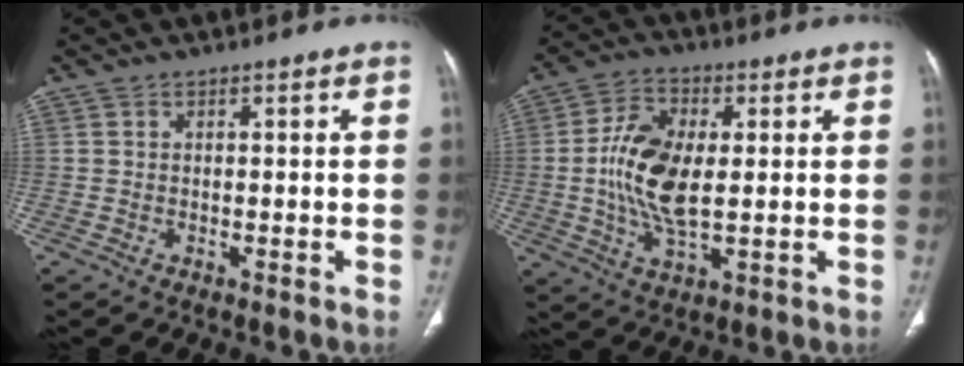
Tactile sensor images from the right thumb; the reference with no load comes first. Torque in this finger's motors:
{"motor_torque": [0.15, 0.81, 1.00, 0.57, 0.38]}